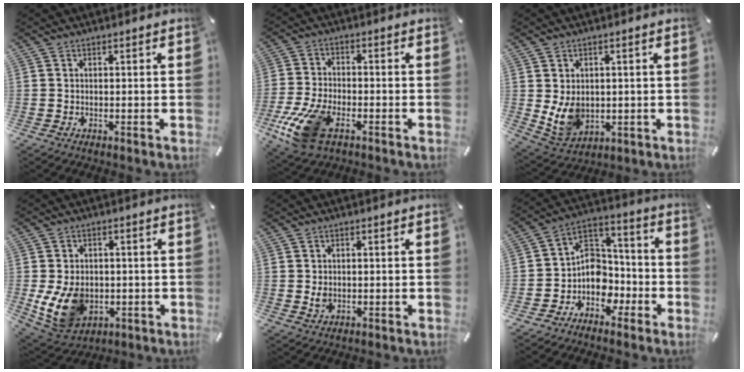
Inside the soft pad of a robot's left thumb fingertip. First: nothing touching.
{"total": 13.4, "force": [-6.2, 6.9, 9.6], "torque": [-0.212, 0.011, -0.107]}
{"total": 8.2, "force": [0.6, 6.7, 4.7], "torque": [-0.097, -0.008, 0.012]}
{"total": 11.5, "force": [-1.9, 8.8, 7.1], "torque": [-0.140, 0.002, -0.030]}
{"total": 2.0, "force": [0.0, 1.5, 1.3], "torque": [-0.018, -0.001, -0.002]}
{"total": 9.1, "force": [-3.4, 8.2, 1.7], "torque": [-0.031, 0.016, -0.057]}